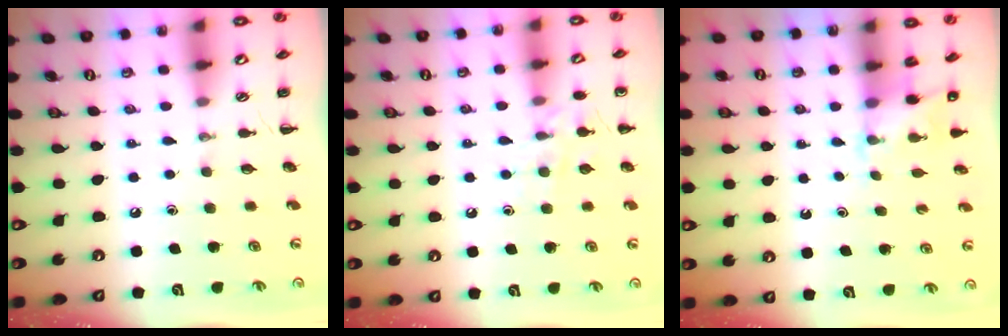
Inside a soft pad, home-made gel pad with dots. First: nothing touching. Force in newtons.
{"total": 8.5, "press": 8.4, "slide": 1.4}
{"total": 4.0, "press": 3.8, "slide": 1.2}